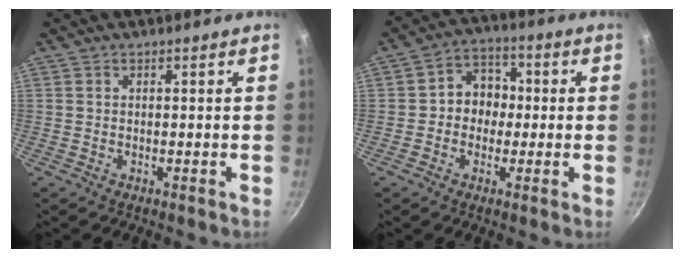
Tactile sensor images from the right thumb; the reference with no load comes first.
{"total": 7.6, "force": [-0.3, 6.6, 3.8], "torque": [-0.011, 0.020, -0.017]}